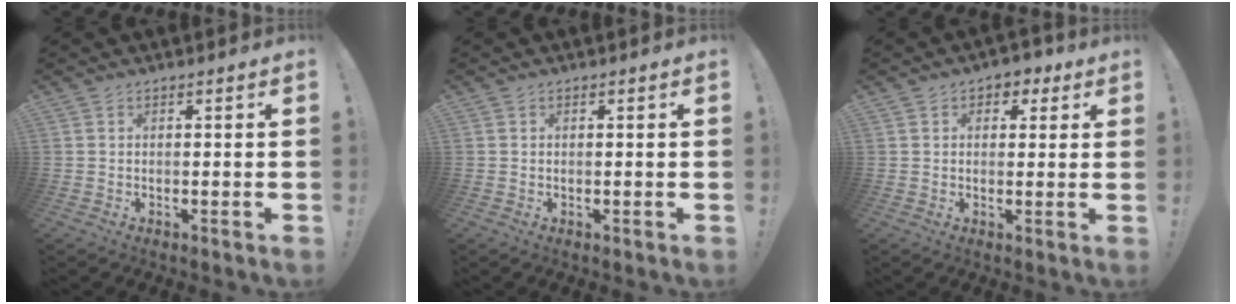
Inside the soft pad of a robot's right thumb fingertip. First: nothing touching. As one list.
[{"total": 0.0}, {"total": 3.9, "force": [1.7, 3.1, 1.7], "torque": [-0.013, -0.006, 0.027]}]